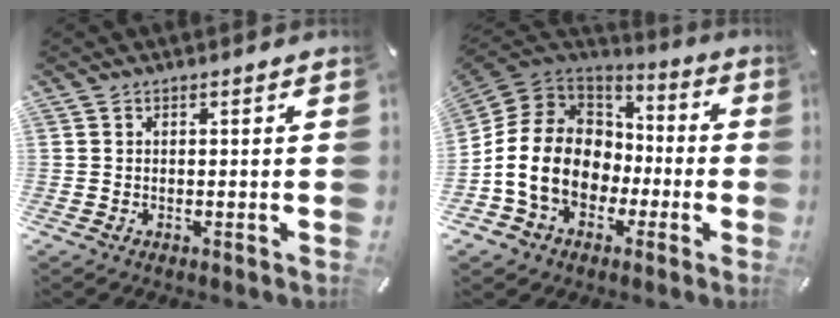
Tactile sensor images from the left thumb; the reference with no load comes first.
{"total": 15.4, "force": [-3.6, 13.0, 7.3], "torque": [-0.178, 0.016, -0.062]}